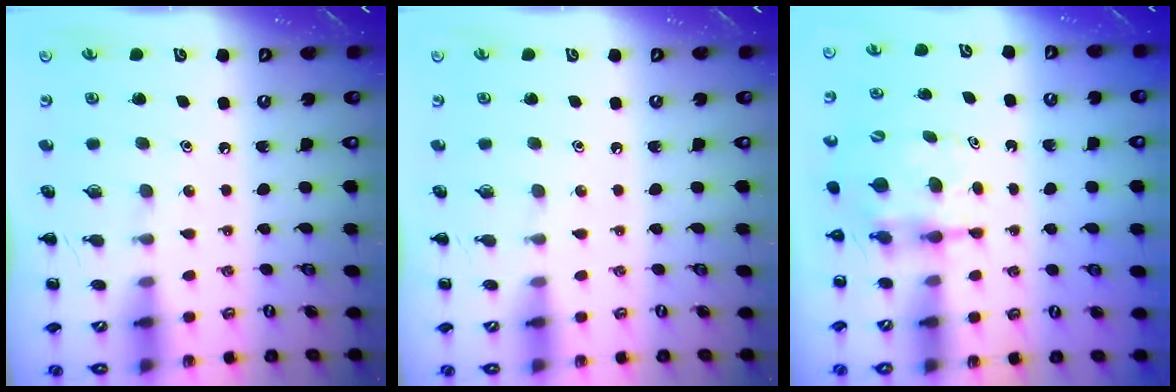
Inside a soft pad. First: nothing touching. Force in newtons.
{"total": 0.0}
{"total": 4.5, "press": 4.3, "slide": 1.5}